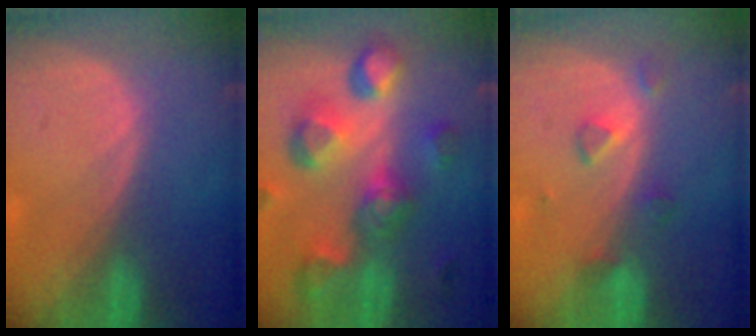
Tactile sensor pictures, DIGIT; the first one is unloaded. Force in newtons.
{"total": 11.3, "press": 10.1, "slide": 5.1}
{"total": 3.2, "press": 3.1, "slide": 0.8}